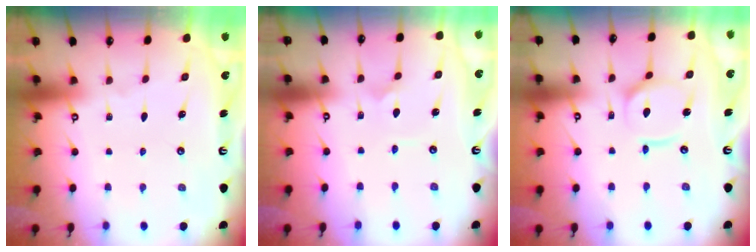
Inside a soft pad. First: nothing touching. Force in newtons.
{"total": 2.7, "press": 2.7, "slide": 0.2}
{"total": 10.4, "press": 10.4, "slide": 1.1}